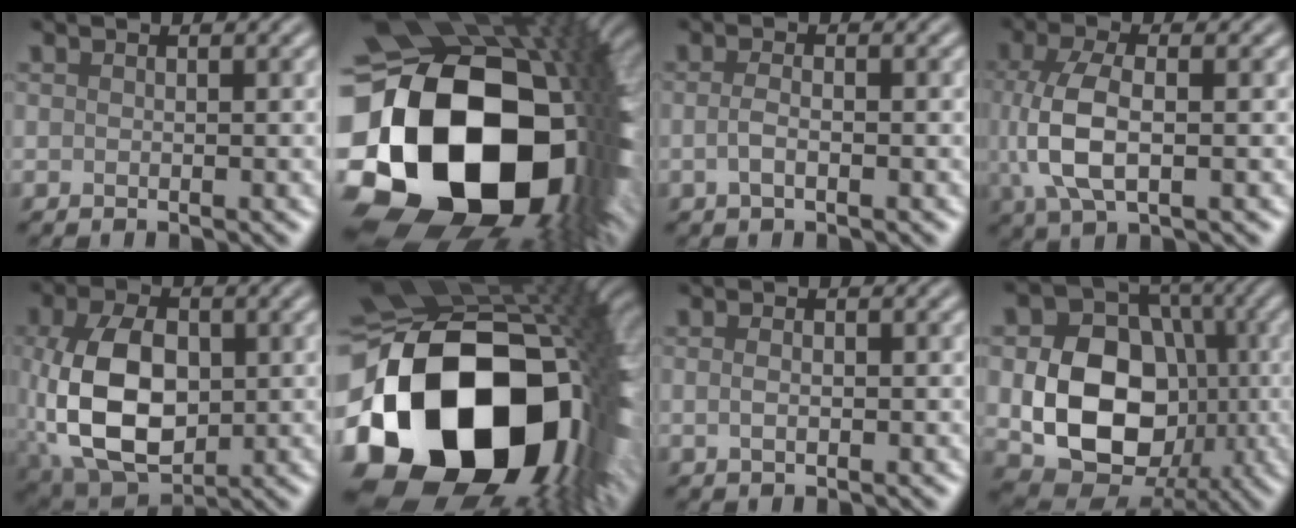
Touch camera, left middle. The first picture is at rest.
{"total": 23.2, "force": [-3.8, 17.4, 14.9], "torque": [-0.301, -0.082, -0.045]}
{"total": 1.5, "force": [-0.4, 0.5, 1.3], "torque": [-0.030, 0.003, -0.011]}
{"total": 6.2, "force": [0.2, 3.1, 5.3], "torque": [-0.126, 0.004, 0.002]}
{"total": 11.0, "force": [-0.3, 7.3, 8.3], "torque": [-0.187, -0.008, 0.003]}
{"total": 22.2, "force": [-5.4, 15.6, 14.9], "torque": [-0.311, -0.087, -0.046]}
{"total": 1.0, "force": [-0.1, 0.4, 0.9], "torque": [-0.020, 0.002, -0.004]}
{"total": 11.5, "force": [-1.5, 8.9, 7.1], "torque": [-0.119, -0.007, -0.025]}